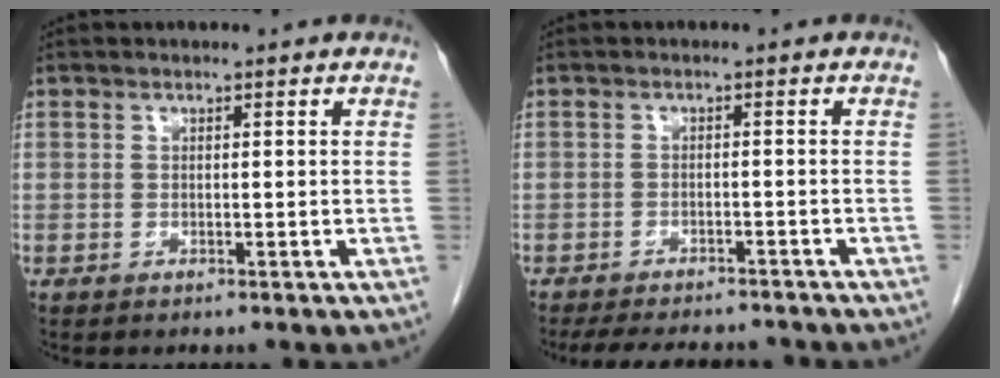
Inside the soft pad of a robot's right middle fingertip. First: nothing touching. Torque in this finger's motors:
{"motor_torque": [0.85, -0.64, 0.26, 0.07]}